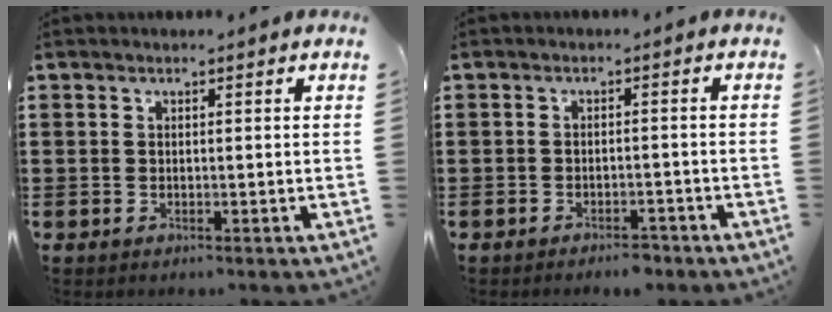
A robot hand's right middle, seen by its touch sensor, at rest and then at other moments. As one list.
[{"total": 2.0, "force": [-2.0, 0.3, 0.2], "torque": [-0.010, 0.001, -0.041]}]